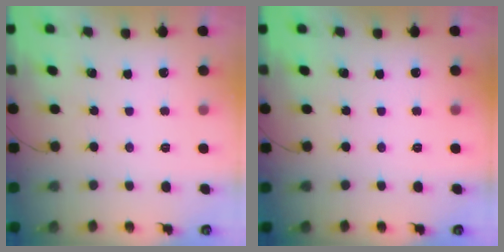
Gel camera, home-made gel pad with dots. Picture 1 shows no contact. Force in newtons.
{"total": 0.0}